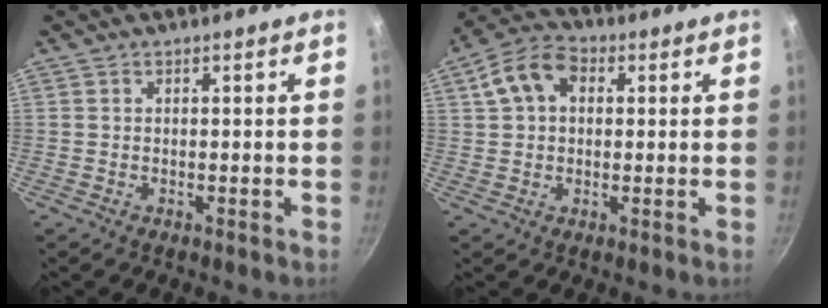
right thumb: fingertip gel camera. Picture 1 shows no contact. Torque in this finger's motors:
{"motor_torque": [-0.44, 0.67, 0.31, -0.22, 0.11]}